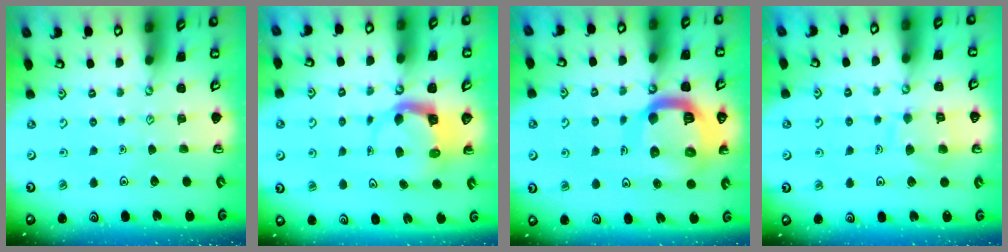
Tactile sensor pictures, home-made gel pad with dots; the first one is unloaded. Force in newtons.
{"total": 3.9, "press": 3.9, "slide": 0.3}
{"total": 19.8, "press": 19.7, "slide": 2.1}
{"total": 9.0, "press": 9.0, "slide": 0.8}